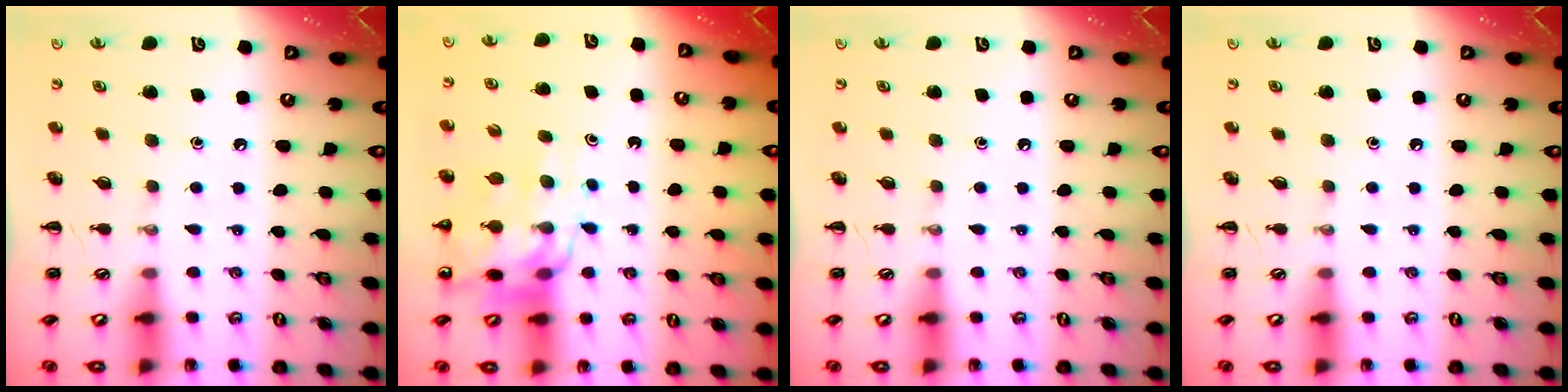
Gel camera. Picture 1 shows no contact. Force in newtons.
{"total": 12.8, "press": 12.5, "slide": 3.1}
{"total": 0.0}
{"total": 0.0}